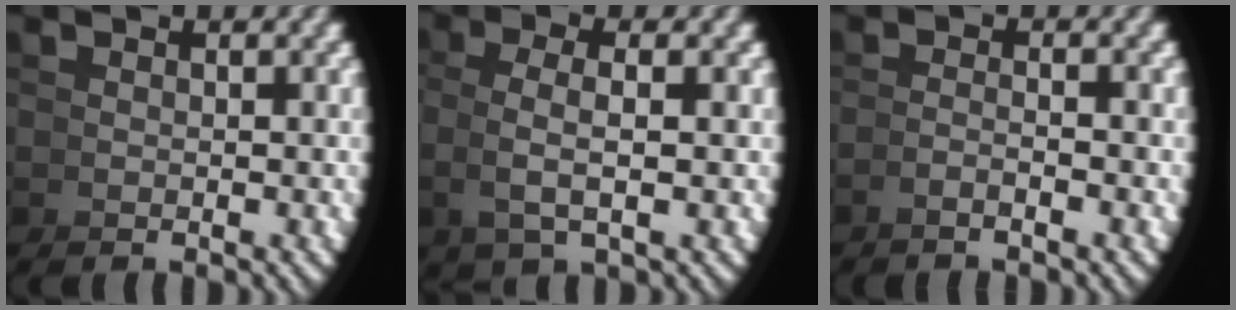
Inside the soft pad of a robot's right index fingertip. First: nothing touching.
{"total": 2.8, "force": [0.8, 0.0, 2.7], "torque": [-0.050, 0.007, 0.022]}
{"total": 1.9, "force": [-1.1, -1.4, 0.6], "torque": [-0.002, 0.009, -0.023]}